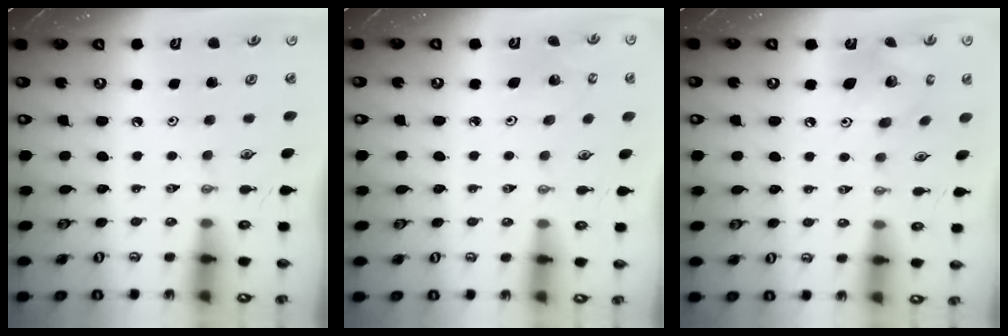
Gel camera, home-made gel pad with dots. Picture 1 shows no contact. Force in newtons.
{"total": 2.3, "press": 2.3, "slide": 0.2}
{"total": 11.7, "press": 11.6, "slide": 1.0}